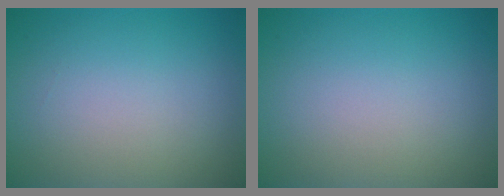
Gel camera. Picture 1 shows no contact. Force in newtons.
{"total": 0.0}